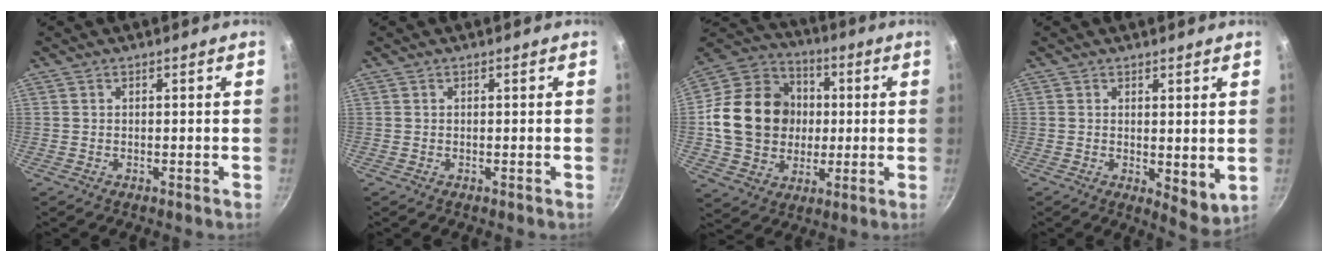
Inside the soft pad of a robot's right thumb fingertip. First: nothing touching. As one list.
[{"total": 0.0}, {"total": 20.1, "force": [0.5, 17.0, 10.7], "torque": [-0.163, 0.028, 0.009]}, {"total": 5.5, "force": [0.7, 2.6, 4.8], "torque": [-0.065, -0.021, 0.013]}]